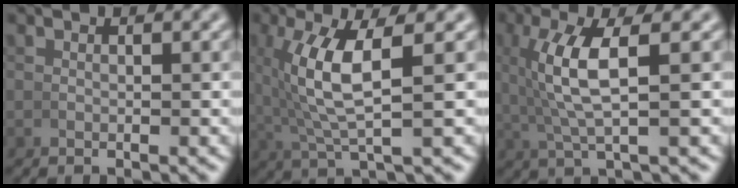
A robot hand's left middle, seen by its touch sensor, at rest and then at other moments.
{"total": 5.8, "force": [0.9, 1.3, 5.5], "torque": [-0.115, 0.005, 0.024]}
{"total": 5.4, "force": [1.1, 1.2, 5.1], "torque": [-0.102, 0.006, 0.026]}